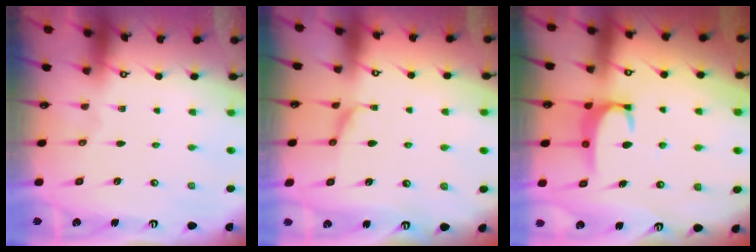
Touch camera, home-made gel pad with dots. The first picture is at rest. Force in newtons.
{"total": 1.2, "press": 1.0, "slide": 0.6}
{"total": 2.9, "press": 2.8, "slide": 0.5}